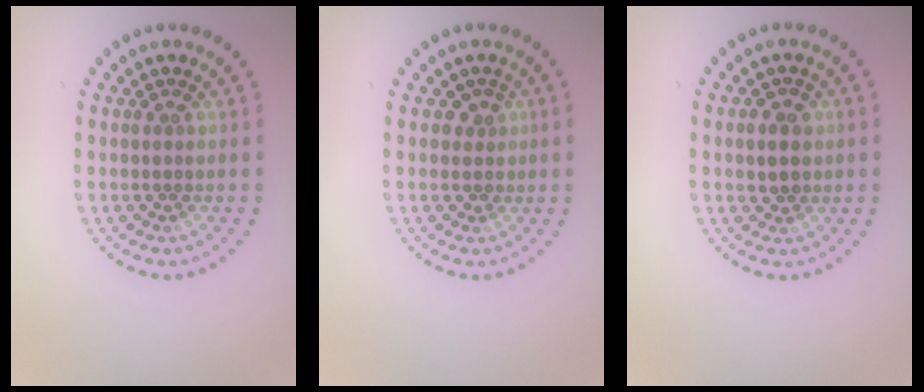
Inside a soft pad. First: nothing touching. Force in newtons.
{"total": 1.4, "press": 1.1, "slide": 0.8}
{"total": 2.4, "press": 2.3, "slide": 0.6}